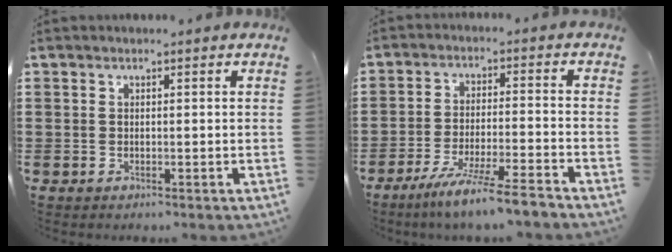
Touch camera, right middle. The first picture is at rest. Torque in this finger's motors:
{"motor_torque": [2.14, 0.00, 0.40, 0.19]}